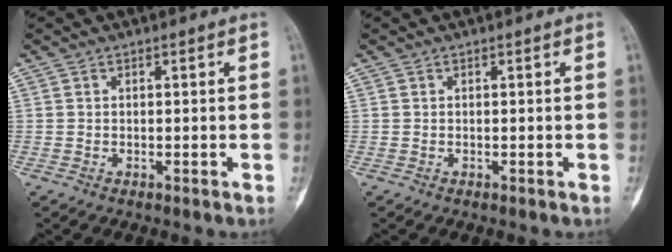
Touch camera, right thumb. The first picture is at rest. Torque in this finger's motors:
{"motor_torque": [0.00, 0.00, 0.02, 0.02, 0.00]}